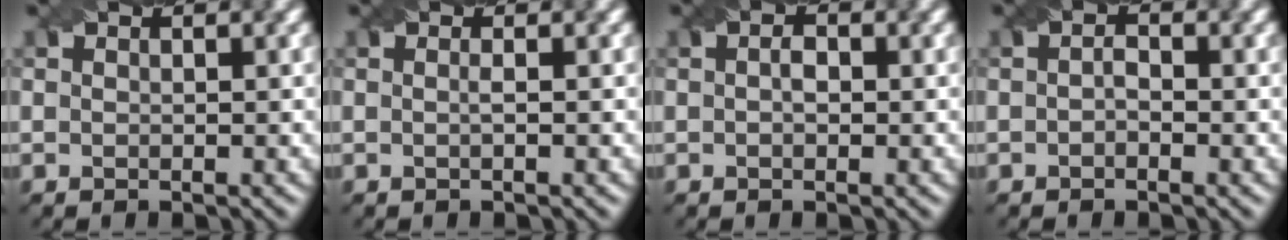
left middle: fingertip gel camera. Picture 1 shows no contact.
{"total": 0.7, "force": [-0.1, 0.1, 0.7], "torque": [-0.012, -0.004, -0.006]}
{"total": 1.5, "force": [0.1, 0.9, 1.1], "torque": [-0.014, 0.000, -0.004]}
{"total": 1.0, "force": [-0.3, 0.6, 0.8], "torque": [-0.017, 0.002, -0.008]}